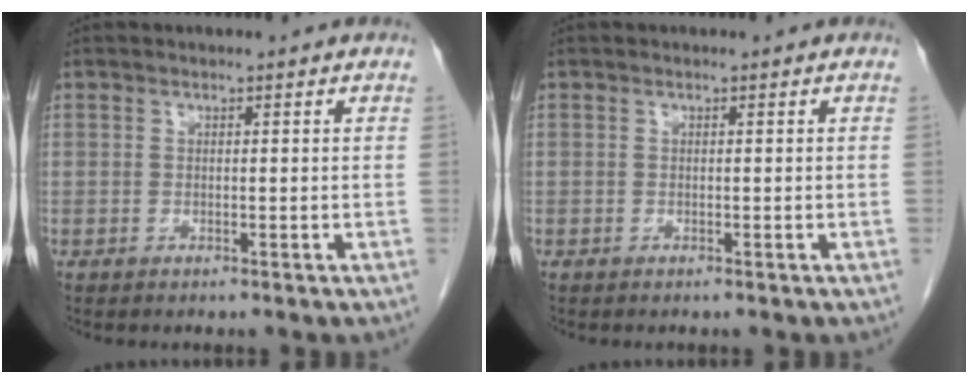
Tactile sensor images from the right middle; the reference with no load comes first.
{"total": 0.0}